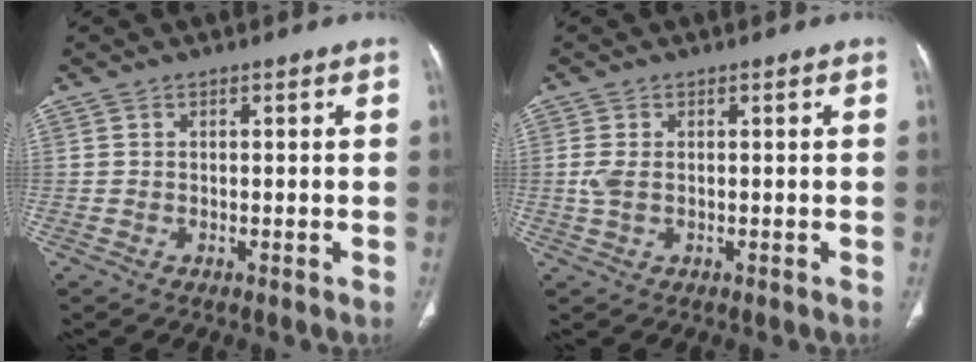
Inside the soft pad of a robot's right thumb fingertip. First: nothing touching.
{"total": 2.4, "force": [-0.1, 1.2, 2.1], "torque": [-0.061, 0.002, 0.000]}